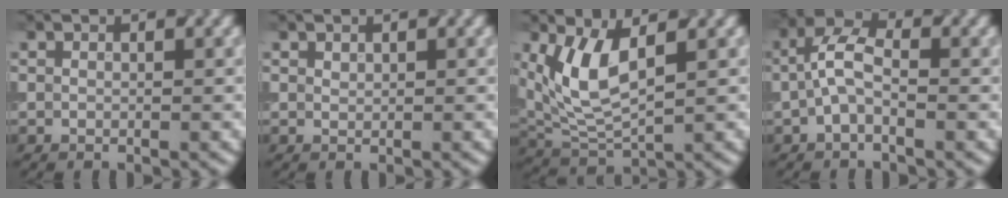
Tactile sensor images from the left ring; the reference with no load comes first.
{"total": 0.5, "force": [0.5, 0.2, 0.1], "torque": [-0.005, 0.004, 0.012]}
{"total": 6.3, "force": [1.7, 2.8, 5.3], "torque": [-0.126, 0.002, 0.044]}
{"total": 3.6, "force": [-1.0, 1.6, 3.1], "torque": [-0.068, 0.021, -0.020]}